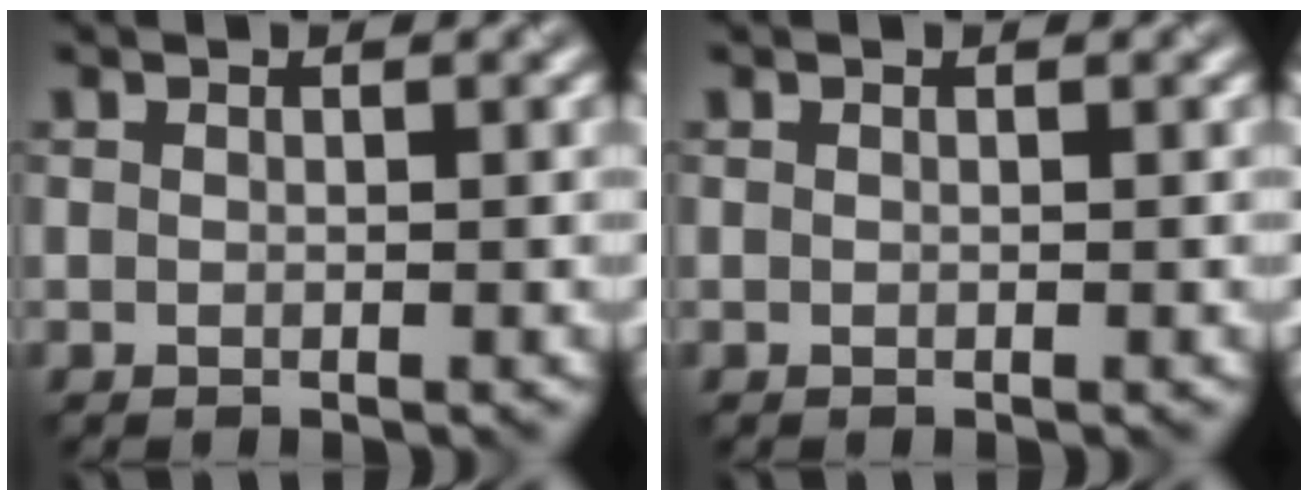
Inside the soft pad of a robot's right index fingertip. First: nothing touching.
{"total": 0.0}